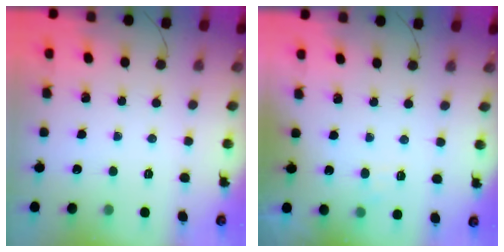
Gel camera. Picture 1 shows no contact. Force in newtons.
{"total": 3.9, "press": 3.7, "slide": 1.1}